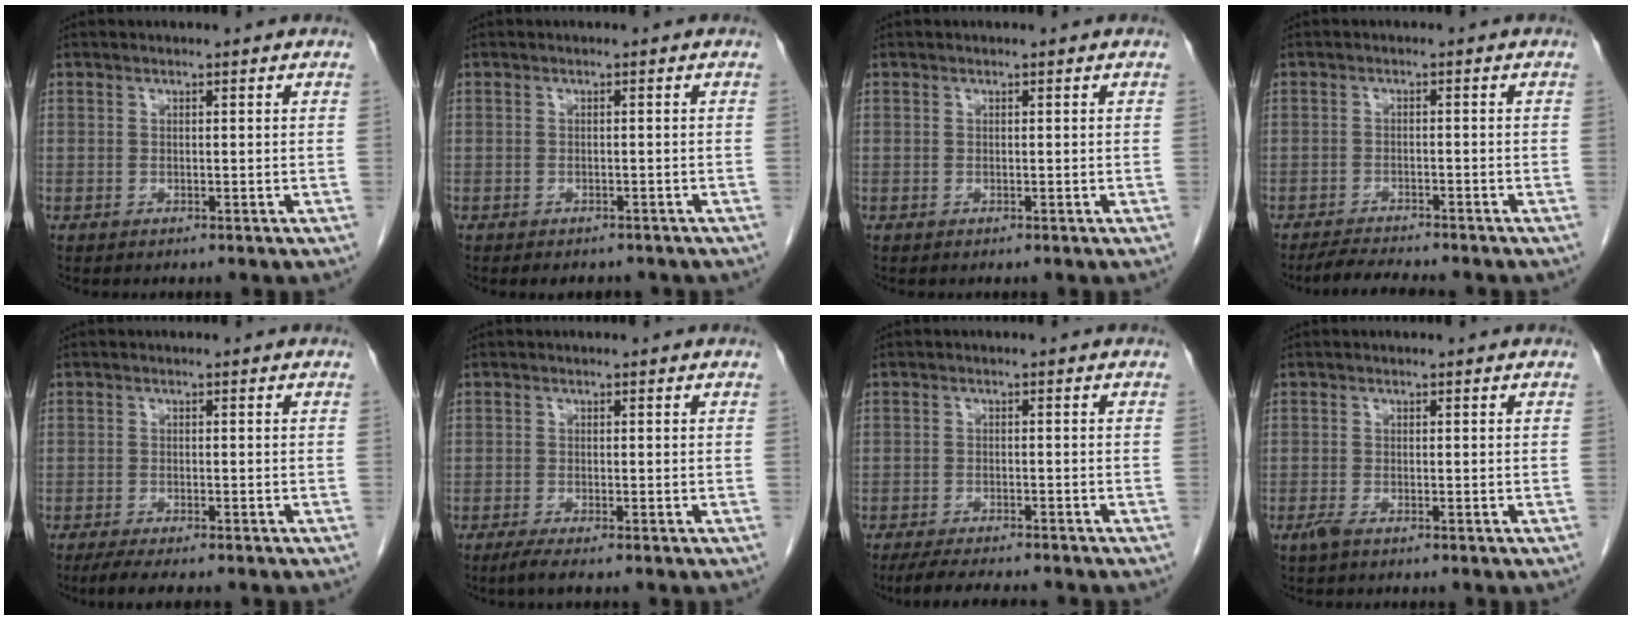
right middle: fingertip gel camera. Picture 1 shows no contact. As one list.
[{"total": 4.8, "force": [-4.0, 2.1, 1.7], "torque": [-0.017, -0.001, -0.043]}, {"total": 0.0}, {"total": 5.6, "force": [-5.1, 0.4, 2.1], "torque": [-0.038, -0.015, -0.083]}, {"total": 4.7, "force": [-3.7, 0.7, 2.8], "torque": [-0.043, -0.010, -0.055]}, {"total": 1.8, "force": [-1.3, -0.1, 1.3], "torque": [-0.033, -0.008, -0.027]}, {"total": 7.7, "force": [-6.8, 1.2, 3.3], "torque": [-0.050, -0.015, -0.105]}, {"total": 1.1, "force": [-0.8, 0.1, 0.8], "torque": [-0.023, -0.004, -0.016]}]